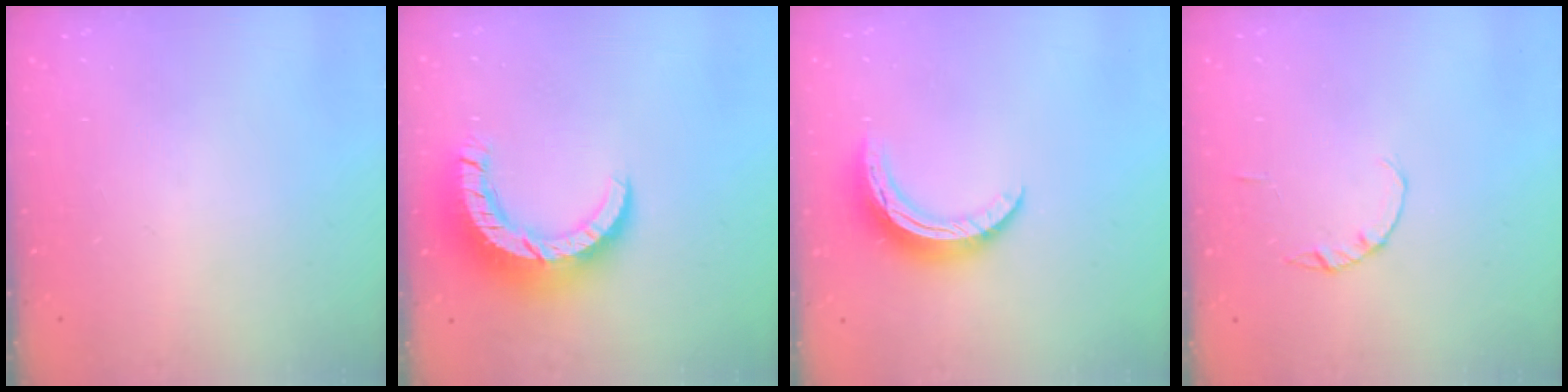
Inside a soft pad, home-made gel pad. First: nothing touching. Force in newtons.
{"total": 12.0, "press": 12.0, "slide": 1.2}
{"total": 10.4, "press": 10.3, "slide": 0.5}
{"total": 1.0, "press": 1.0, "slide": 0.2}